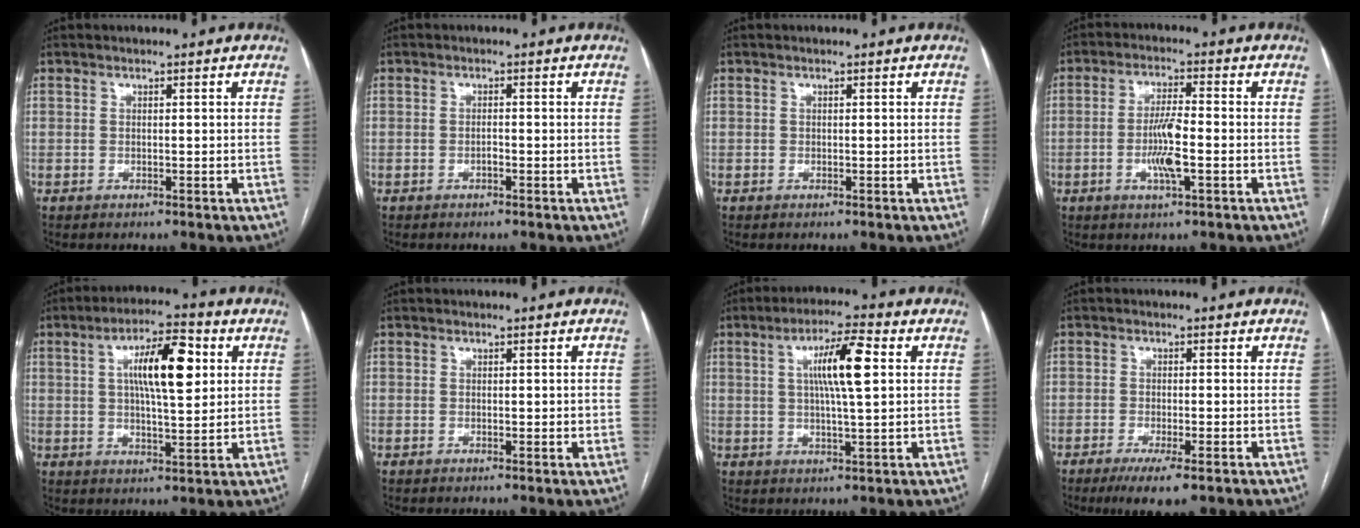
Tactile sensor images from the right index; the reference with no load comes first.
{"total": 0.8, "force": [-0.4, 0.3, 0.7], "torque": [-0.012, 0.001, -0.008]}
{"total": 0.0}
{"total": 6.4, "force": [-1.6, 0.7, 6.1], "torque": [-0.121, -0.003, -0.030]}
{"total": 10.8, "force": [2.8, 2.7, 10.1], "torque": [-0.174, 0.017, 0.045]}
{"total": 1.7, "force": [0.1, 1.0, 1.4], "torque": [-0.017, 0.002, 0.003]}
{"total": 8.7, "force": [2.0, 0.8, 8.4], "torque": [-0.152, 0.010, 0.033]}
{"total": 5.4, "force": [-3.2, 1.0, 4.2], "torque": [-0.071, -0.012, -0.049]}